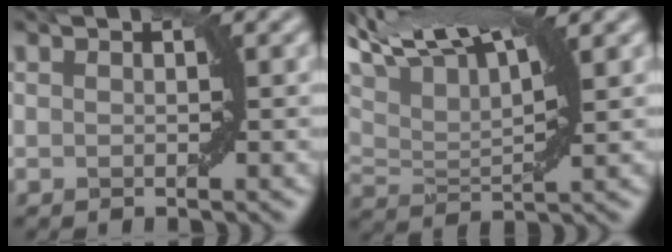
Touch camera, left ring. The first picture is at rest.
{"total": 9.6, "force": [5.6, 3.5, 7.0], "torque": [-0.128, 0.034, 0.096]}